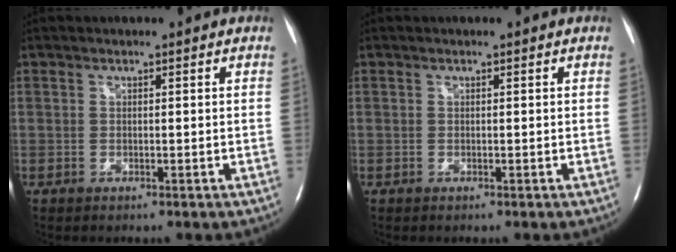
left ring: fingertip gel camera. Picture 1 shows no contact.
{"total": 0.0}